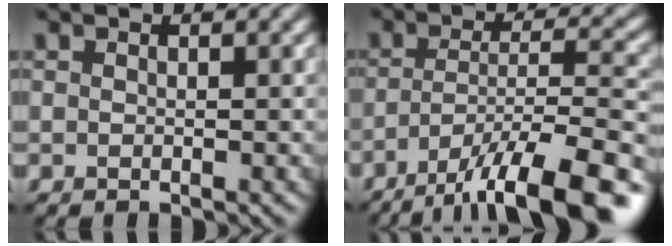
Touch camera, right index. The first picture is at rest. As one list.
[{"total": 12.5, "force": [-7.8, 2.9, 9.3], "torque": [-0.144, 0.008, -0.131]}]